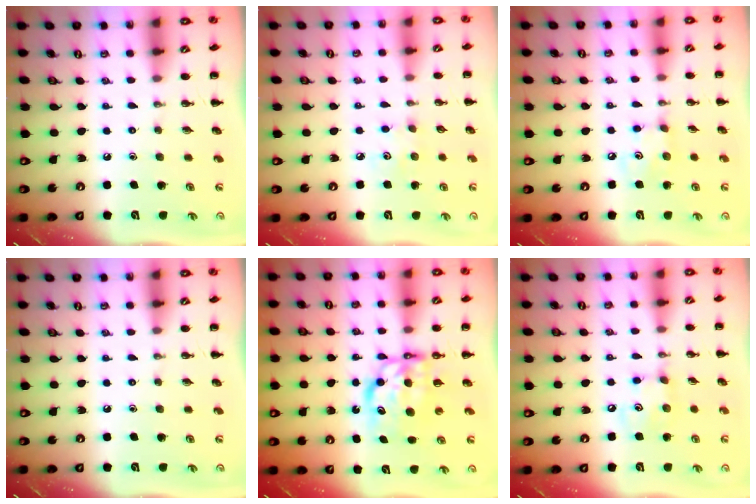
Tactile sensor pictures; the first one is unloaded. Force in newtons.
{"total": 3.5, "press": 3.4, "slide": 0.9}
{"total": 3.9, "press": 3.8, "slide": 0.6}
{"total": 0.0}
{"total": 7.1, "press": 7.0, "slide": 1.4}
{"total": 5.5, "press": 5.5, "slide": 0.5}